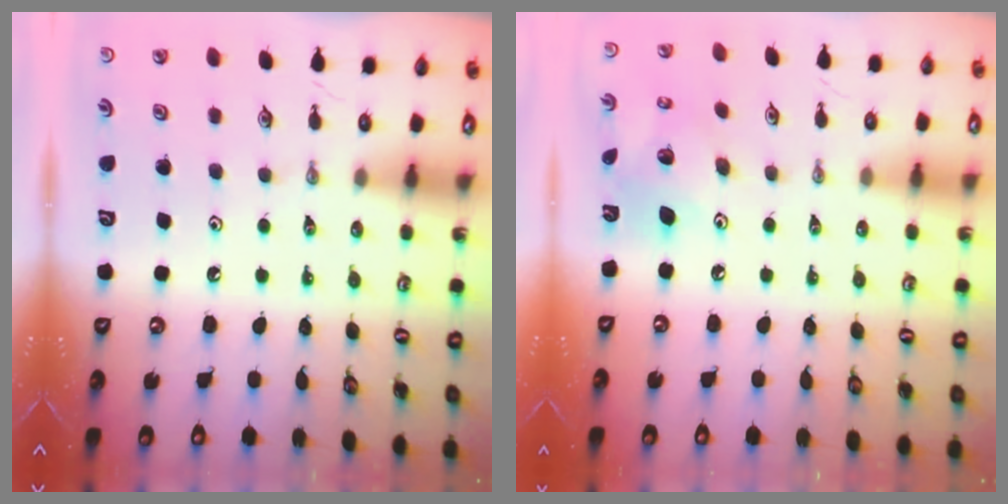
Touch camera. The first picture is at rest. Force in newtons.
{"total": 10.1, "press": 10.1, "slide": 0.9}